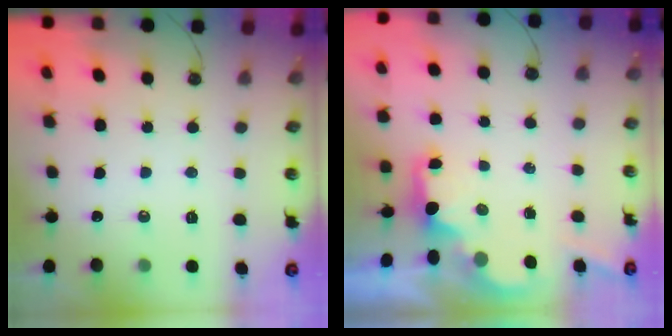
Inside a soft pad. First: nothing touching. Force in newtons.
{"total": 1.7, "press": 1.6, "slide": 0.7}